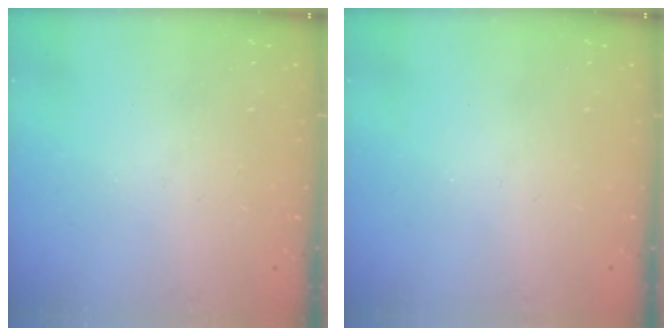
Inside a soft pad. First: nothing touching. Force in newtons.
{"total": 0.0}